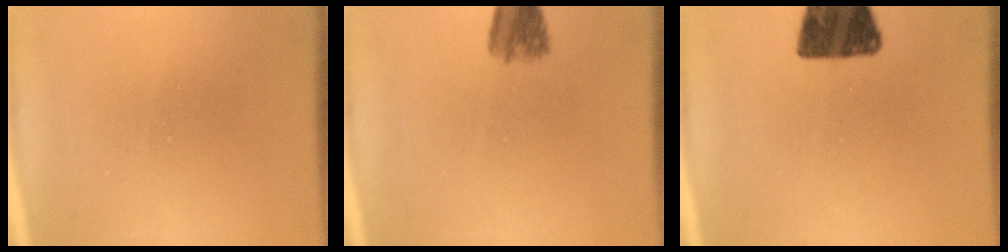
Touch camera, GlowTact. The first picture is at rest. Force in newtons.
{"total": 4.0}
{"total": 13.4}